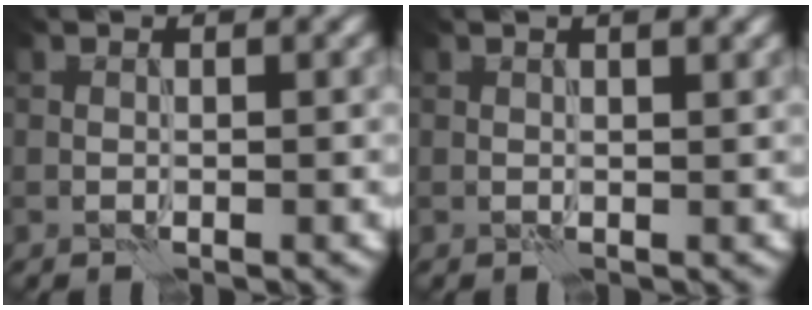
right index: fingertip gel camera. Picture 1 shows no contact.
{"total": 1.3, "force": [0.9, 0.2, 0.9], "torque": [-0.013, -0.002, 0.009]}